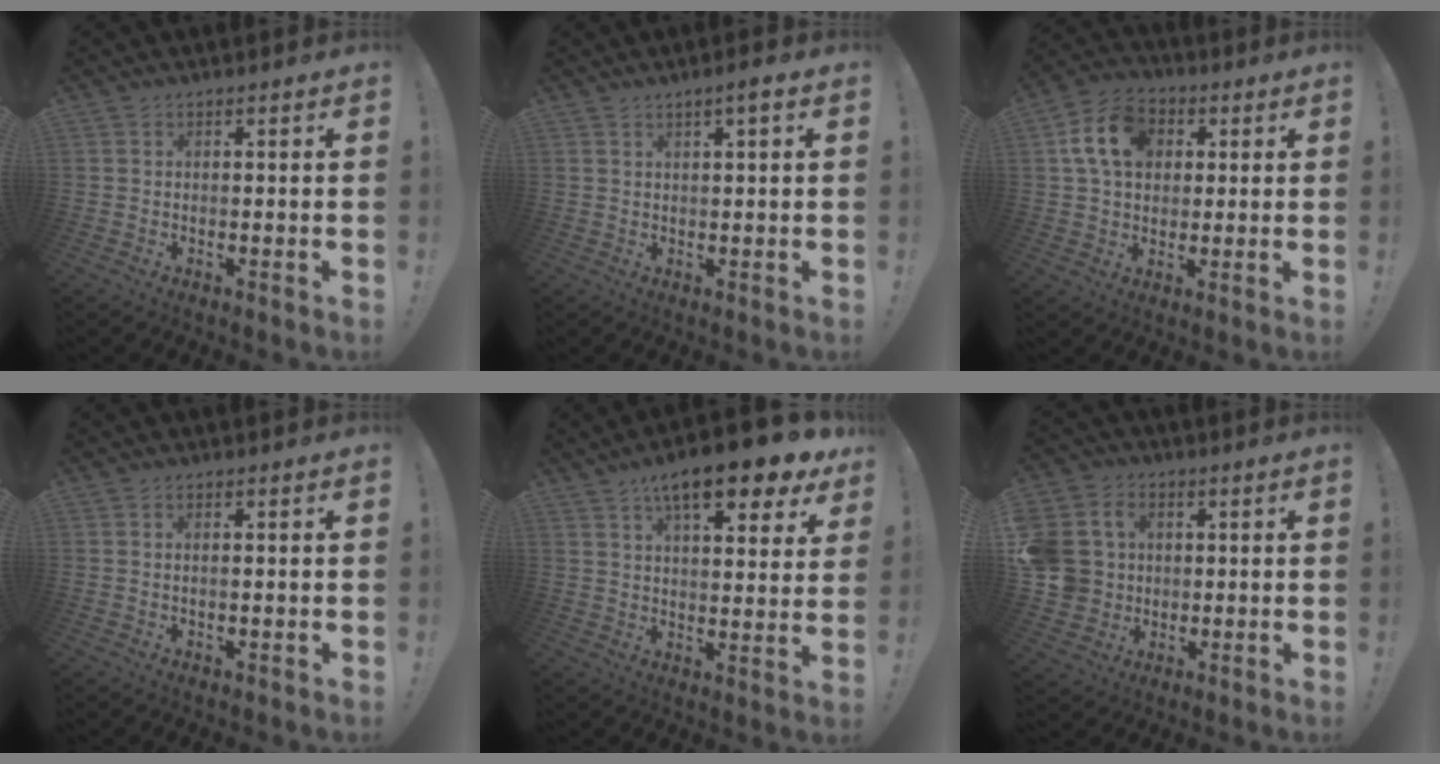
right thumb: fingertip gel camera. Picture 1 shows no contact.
{"total": 3.0, "force": [1.5, 0.3, 2.5], "torque": [-0.034, -0.004, 0.021]}
{"total": 14.0, "force": [4.0, 10.7, 8.1], "torque": [-0.126, 0.005, 0.083]}
{"total": 1.0, "force": [0.4, 0.2, 0.9], "torque": [-0.011, -0.003, 0.006]}
{"total": 14.8, "force": [9.4, 4.2, 10.7], "torque": [-0.157, -0.056, 0.150]}
{"total": 12.1, "force": [1.4, 11.0, 4.9], "torque": [-0.092, 0.004, 0.034]}